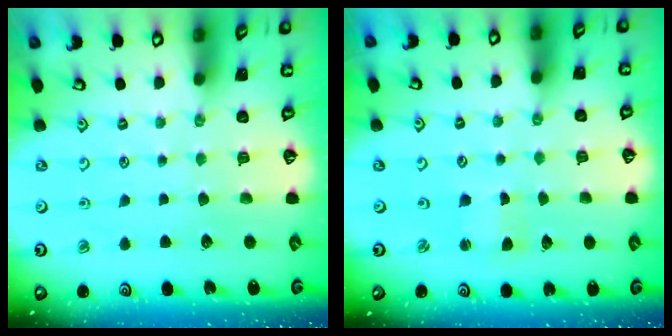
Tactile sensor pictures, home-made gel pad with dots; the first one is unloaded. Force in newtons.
{"total": 1.1, "press": 1.0, "slide": 0.2}